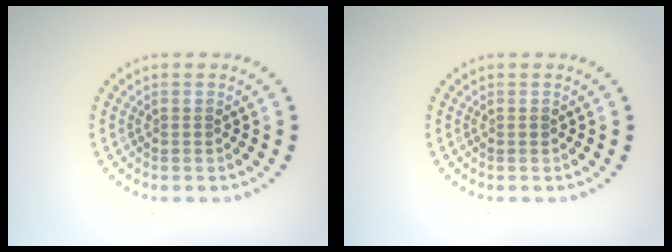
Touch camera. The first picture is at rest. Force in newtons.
{"total": 0.5, "press": 0.5, "slide": 0.1}